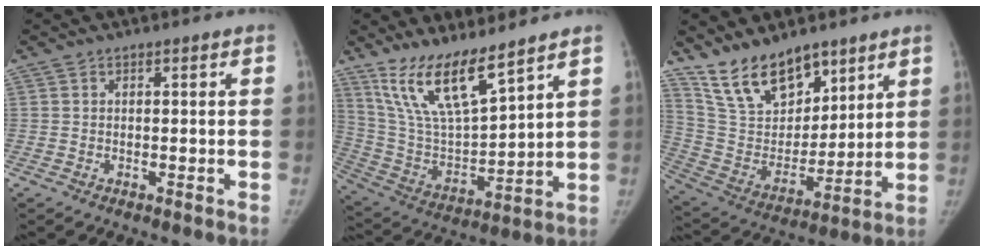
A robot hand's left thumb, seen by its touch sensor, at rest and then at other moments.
{"total": 15.4, "force": [11.1, 3.8, 10.0], "torque": [-0.169, -0.062, 0.231]}
{"total": 16.1, "force": [12.0, 8.0, 7.1], "torque": [-0.081, -0.068, 0.232]}